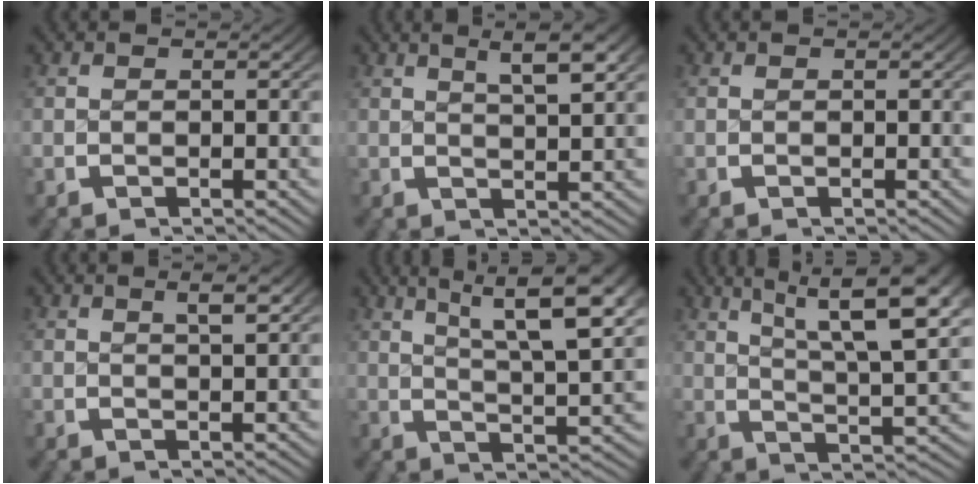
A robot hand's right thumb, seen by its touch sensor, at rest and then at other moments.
{"total": 4.8, "force": [2.7, 1.5, 3.6], "torque": [-0.041, 0.015, 0.039]}
{"total": 0.0}
{"total": 2.6, "force": [1.4, 0.6, 2.0], "torque": [-0.021, 0.008, 0.022]}
{"total": 8.4, "force": [2.9, 3.9, 6.9], "torque": [-0.088, -0.002, 0.042]}
{"total": 9.3, "force": [2.9, 4.4, 7.6], "torque": [-0.098, -0.005, 0.043]}